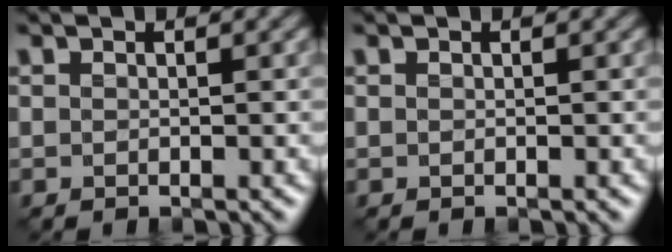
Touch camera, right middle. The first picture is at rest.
{"total": 0.0}